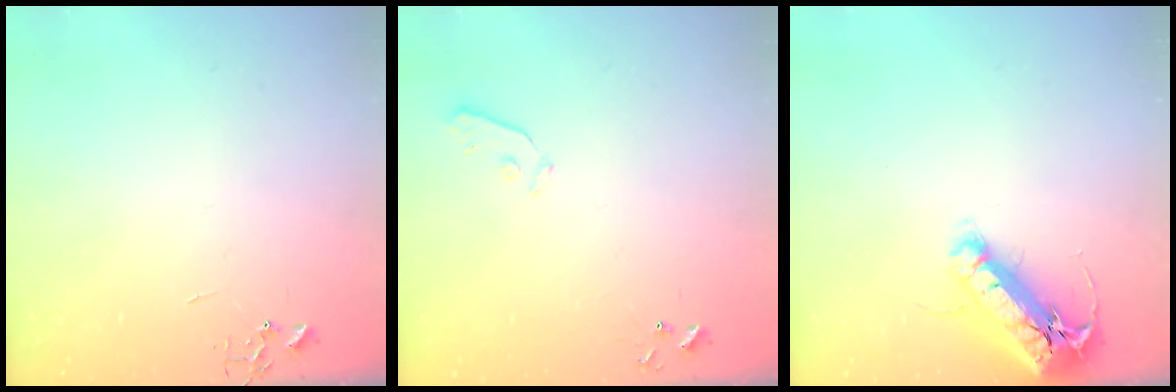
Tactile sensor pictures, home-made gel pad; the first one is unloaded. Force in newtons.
{"total": 4.9, "press": 4.9, "slide": 0.5}
{"total": 18.8, "press": 18.4, "slide": 3.8}